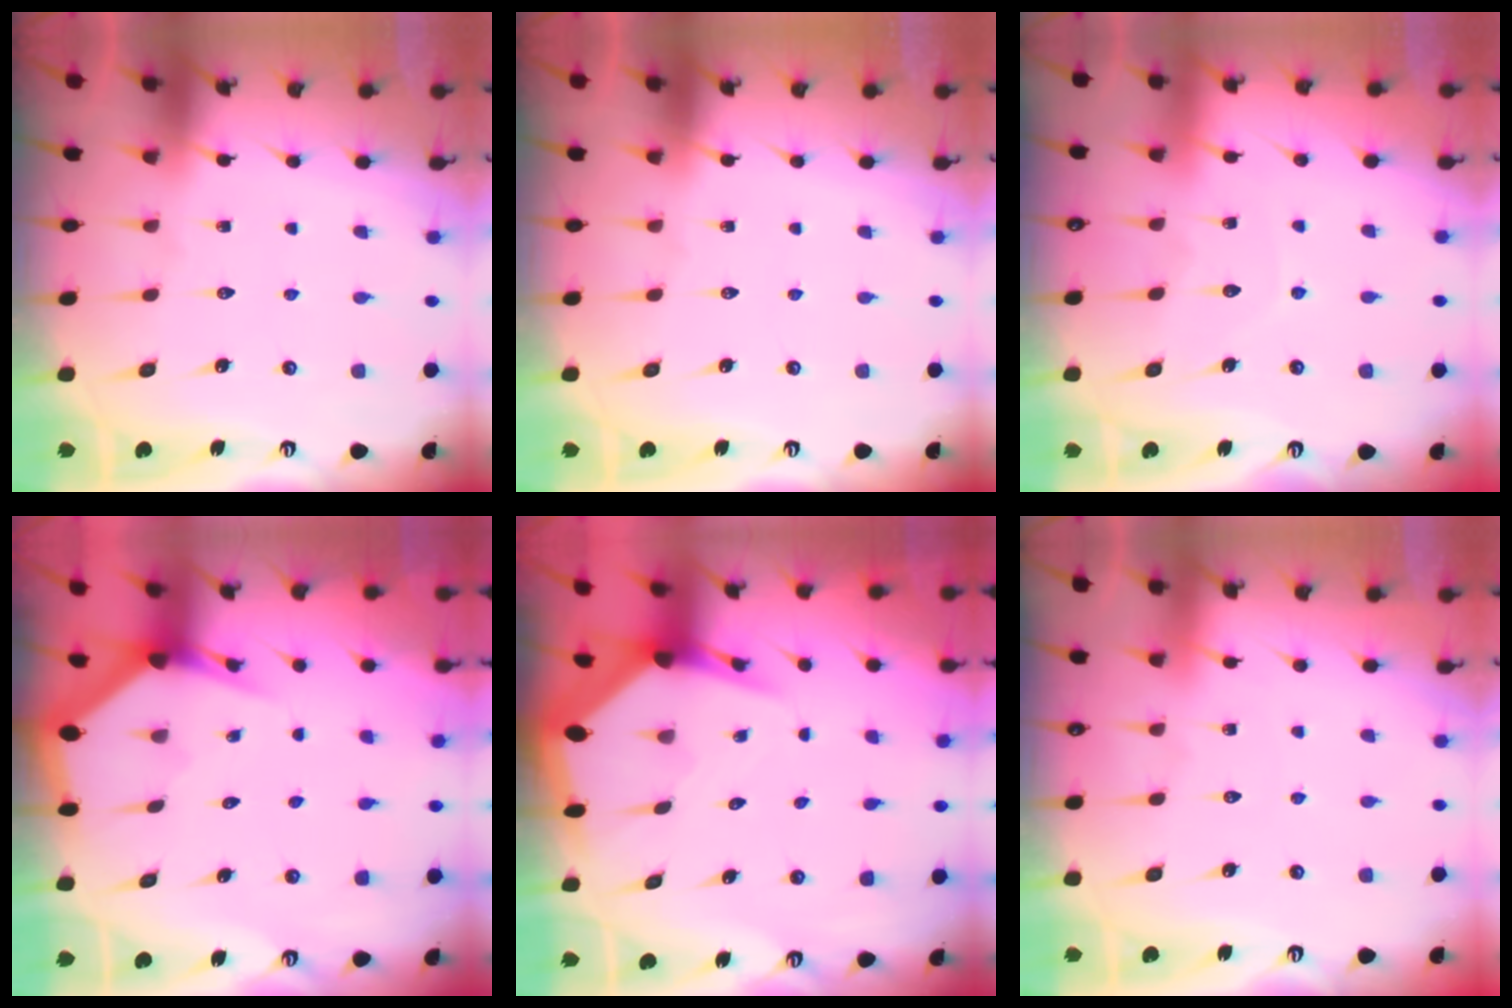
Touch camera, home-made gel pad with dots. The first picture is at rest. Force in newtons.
{"total": 0.0}
{"total": 4.9, "press": 4.9, "slide": 0.4}
{"total": 2.7, "press": 2.7, "slide": 0.2}
{"total": 5.2, "press": 5.1, "slide": 0.7}
{"total": 1.1, "press": 1.1, "slide": 0.2}